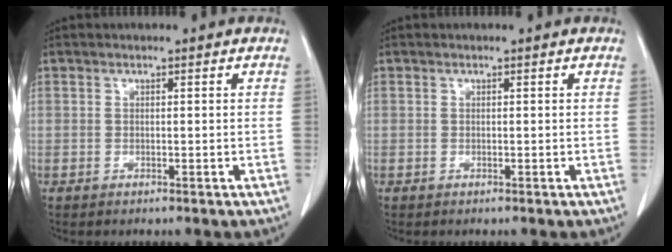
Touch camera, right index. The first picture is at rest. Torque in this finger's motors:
{"motor_torque": [0.00, 0.00, 0.00, 0.00]}